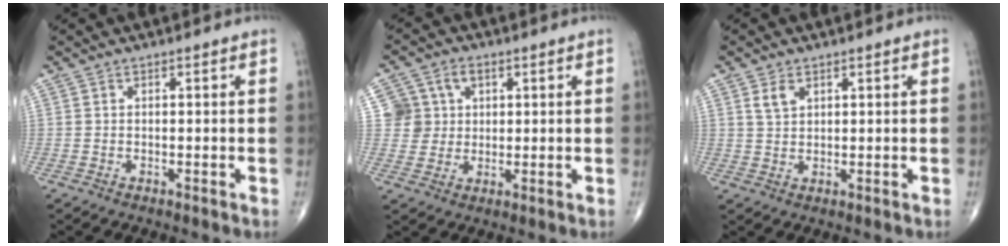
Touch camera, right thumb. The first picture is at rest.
{"total": 6.4, "force": [1.8, 5.9, 1.4], "torque": [0.005, 0.001, 0.033]}
{"total": 2.7, "force": [1.5, 1.6, 1.6], "torque": [-0.027, -0.004, 0.032]}